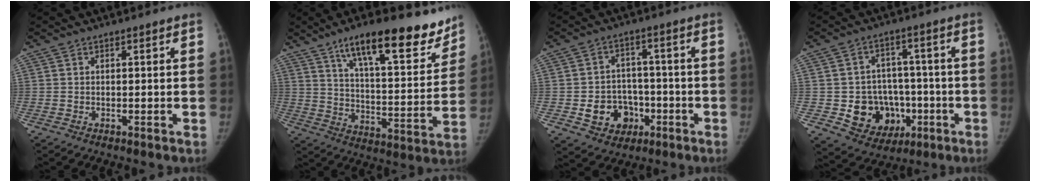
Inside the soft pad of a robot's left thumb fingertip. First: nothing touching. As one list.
[{"total": 21.9, "force": [14.9, 7.0, 14.4], "torque": [-0.162, -0.061, 0.229]}, {"total": 9.7, "force": [-3.2, 8.1, 4.2], "torque": [-0.028, 0.027, -0.041]}, {"total": 13.1, "force": [-3.6, 10.8, 6.6], "torque": [-0.055, 0.025, -0.038]}]